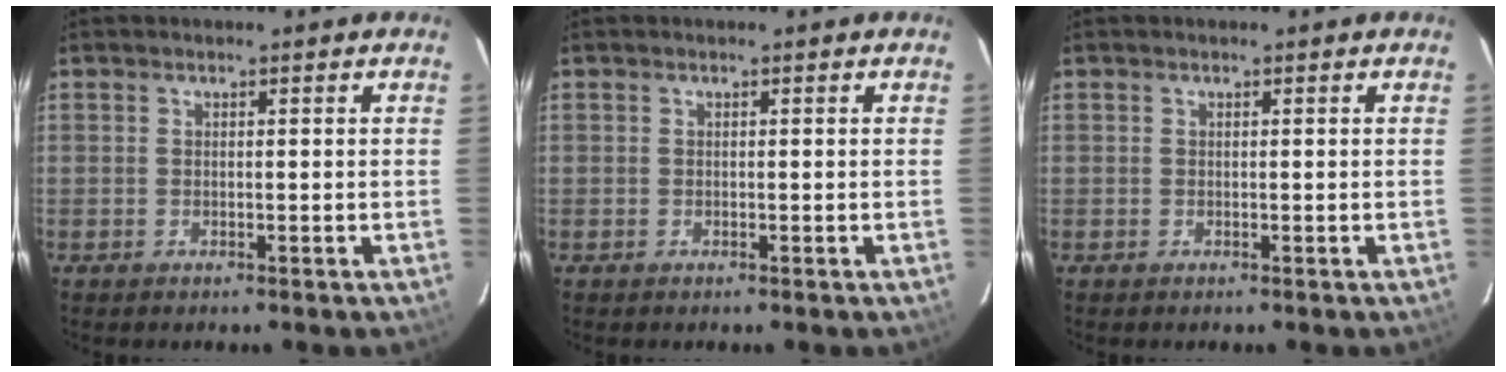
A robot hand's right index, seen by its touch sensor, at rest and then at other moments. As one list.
[{"total": 0.0}, {"total": 0.0}]